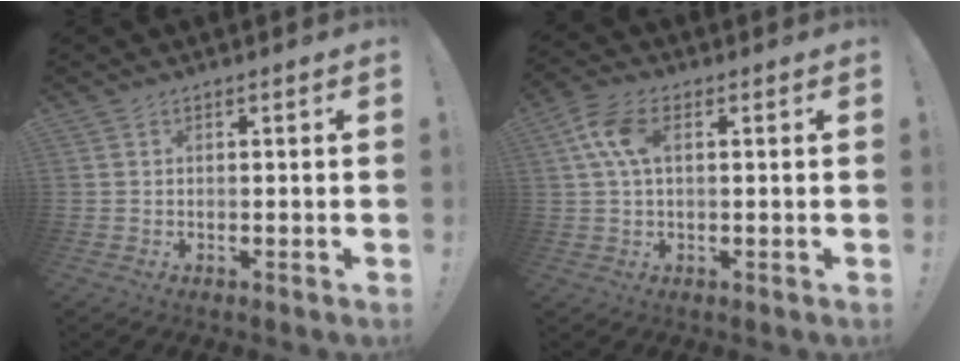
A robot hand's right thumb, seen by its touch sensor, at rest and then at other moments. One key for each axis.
{"total": 8.2, "fx": 1.9, "fy": 4.6, "fz": 6.6, "tx": -0.135, "ty": 0.010, "tz": 0.035}